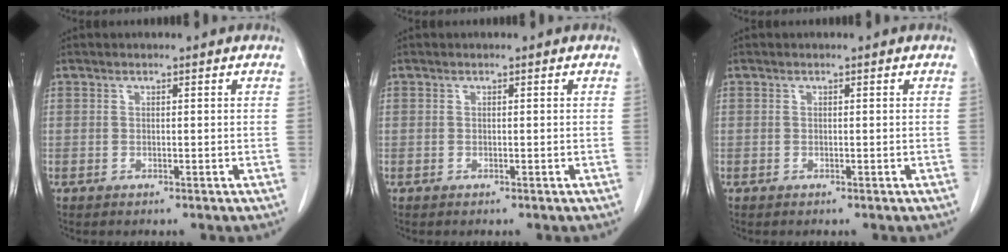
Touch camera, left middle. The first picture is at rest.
{"total": 0.0}
{"total": 0.0}